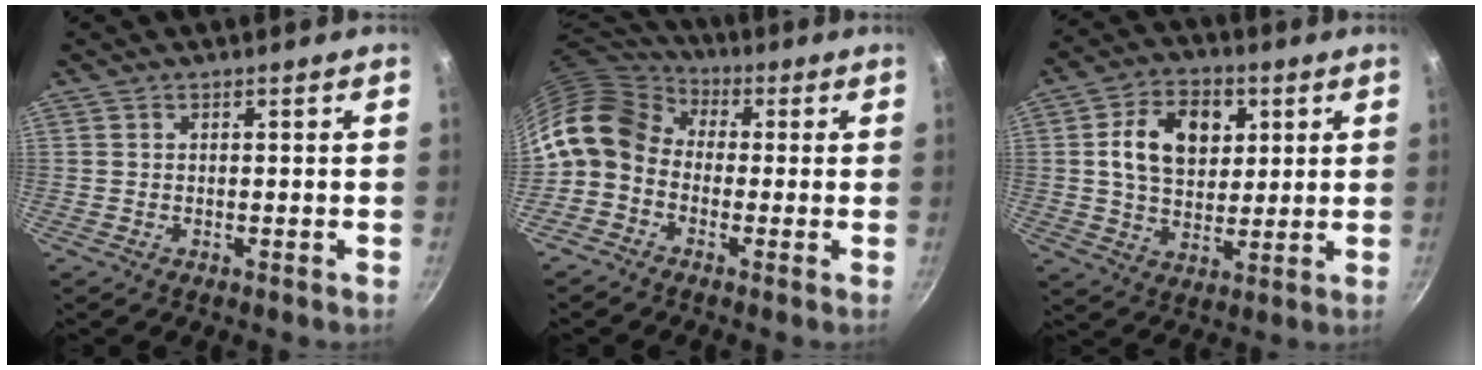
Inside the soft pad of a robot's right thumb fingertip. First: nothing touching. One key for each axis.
{"total": 13.2, "fx": 0.2, "fy": 10.5, "fz": 8.1, "tx": -0.133, "ty": 0.038, "tz": -0.020}
{"total": 13.1, "fx": 3.3, "fy": 9.2, "fz": 8.7, "tx": -0.116, "ty": -0.001, "tz": 0.049}